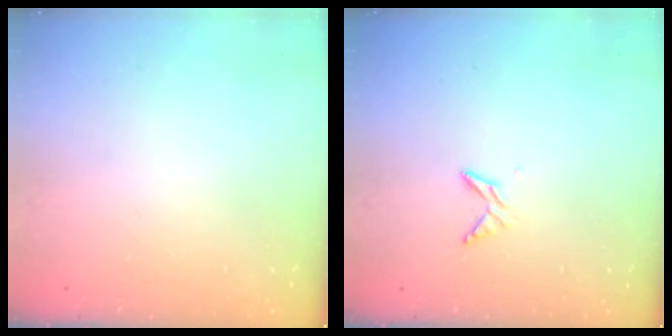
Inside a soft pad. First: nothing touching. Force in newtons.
{"total": 4.6, "press": 4.6, "slide": 0.6}